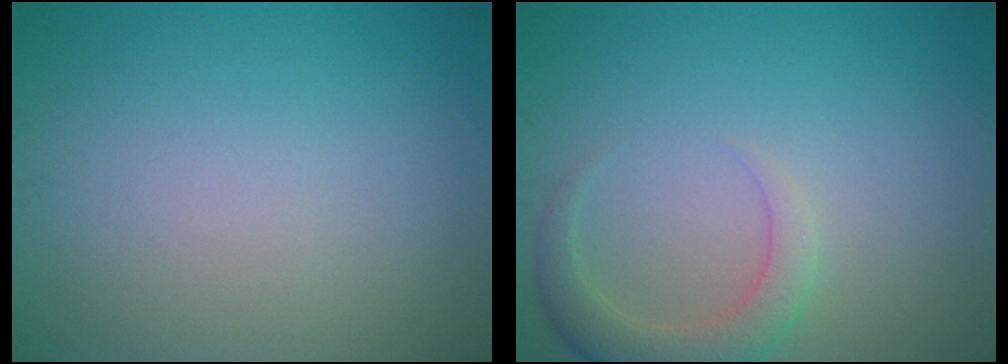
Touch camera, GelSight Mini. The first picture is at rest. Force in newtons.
{"total": 3.1, "press": 3.1, "slide": 0.4}